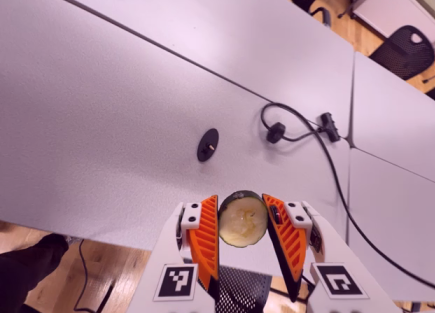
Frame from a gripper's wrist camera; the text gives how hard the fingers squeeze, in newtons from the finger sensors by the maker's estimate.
{"total": 4.4, "left": 4.6, "right": 4.2}